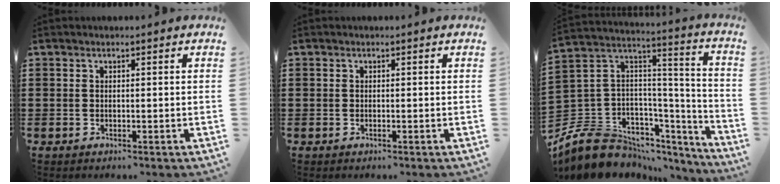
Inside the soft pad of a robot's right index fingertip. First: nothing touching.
{"total": 0.0}
{"total": 10.7, "force": [-7.3, 7.1, 3.2], "torque": [-0.094, 0.006, -0.137]}